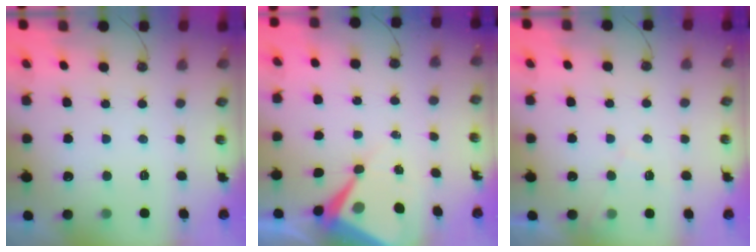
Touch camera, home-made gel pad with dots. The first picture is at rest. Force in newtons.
{"total": 9.0, "press": 8.9, "slide": 0.8}
{"total": 5.7, "press": 5.7, "slide": 0.9}